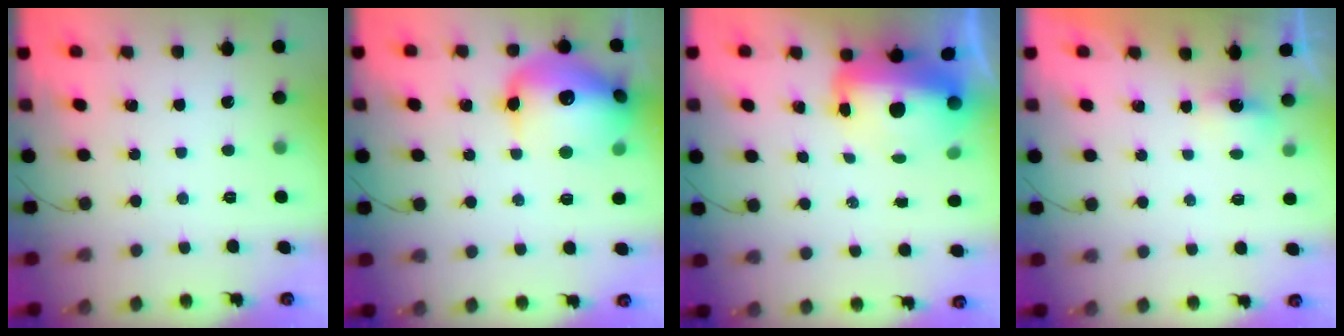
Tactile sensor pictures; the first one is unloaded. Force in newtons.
{"total": 20.1, "press": 20.0, "slide": 2.5}
{"total": 11.7, "press": 11.3, "slide": 2.8}
{"total": 2.7, "press": 2.7, "slide": 0.7}